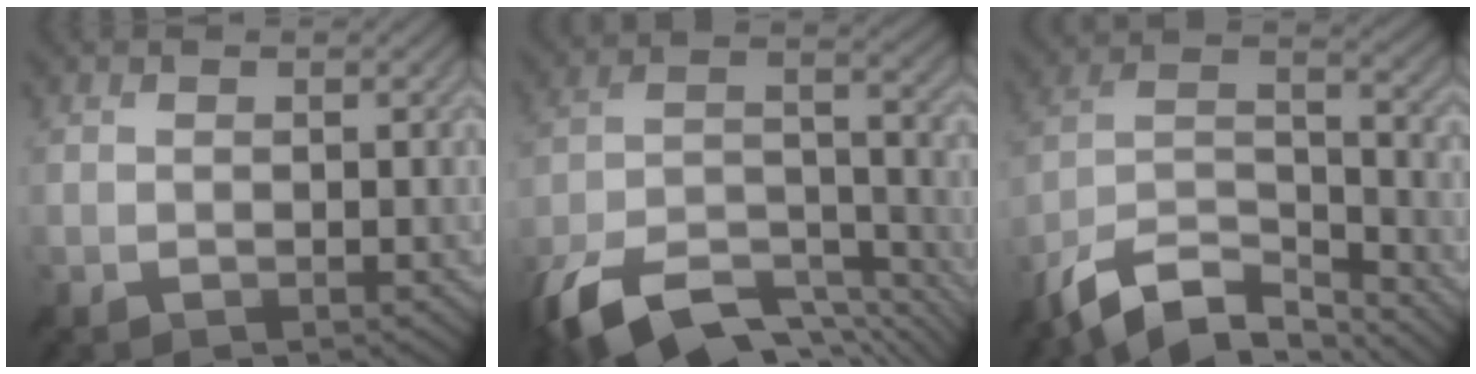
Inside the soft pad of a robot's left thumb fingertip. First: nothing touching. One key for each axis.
{"total": 15.6, "fx": -11.2, "fy": 6.2, "fz": 8.8, "tx": -0.205, "ty": -0.015, "tz": -0.190}
{"total": 11.8, "fx": -8.7, "fy": 4.5, "fz": 6.6, "tx": -0.142, "ty": 0.002, "tz": -0.166}